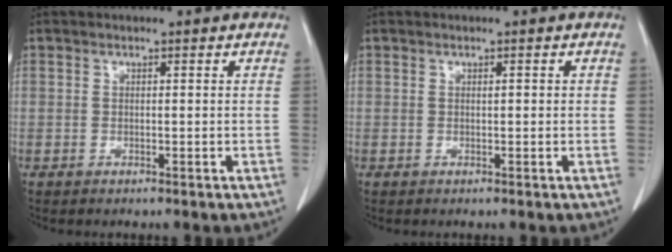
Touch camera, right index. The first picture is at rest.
{"total": 0.5, "force": [0.1, 0.1, 0.5], "torque": [-0.008, 0.001, 0.002]}